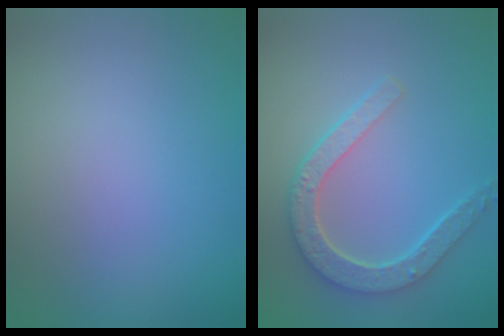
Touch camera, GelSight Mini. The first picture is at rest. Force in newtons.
{"total": 4.6, "press": 3.8, "slide": 2.7}